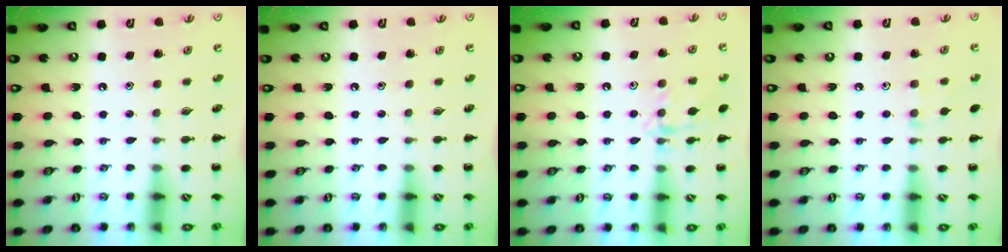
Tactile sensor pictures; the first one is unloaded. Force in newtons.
{"total": 0.0}
{"total": 10.9, "press": 10.9, "slide": 0.7}
{"total": 6.7, "press": 6.4, "slide": 1.8}